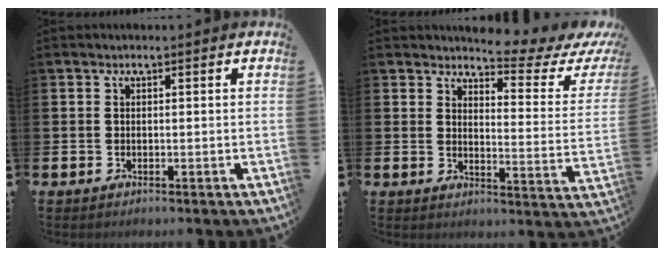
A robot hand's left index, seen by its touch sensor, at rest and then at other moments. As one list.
[{"total": 4.4, "force": [4.0, 0.9, 1.6], "torque": [-0.028, -0.042, 0.058]}]